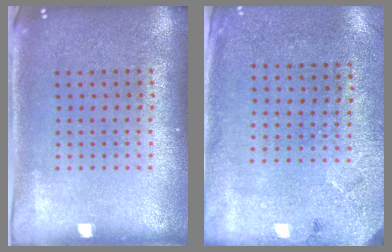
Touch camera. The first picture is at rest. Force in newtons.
{"total": 2.7, "press": 2.2, "slide": 1.6}